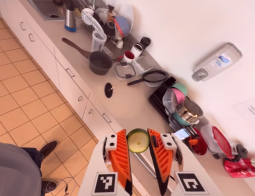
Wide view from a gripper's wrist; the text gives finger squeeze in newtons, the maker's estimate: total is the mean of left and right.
{"total": 9.5, "left": 9.1, "right": 9.9}